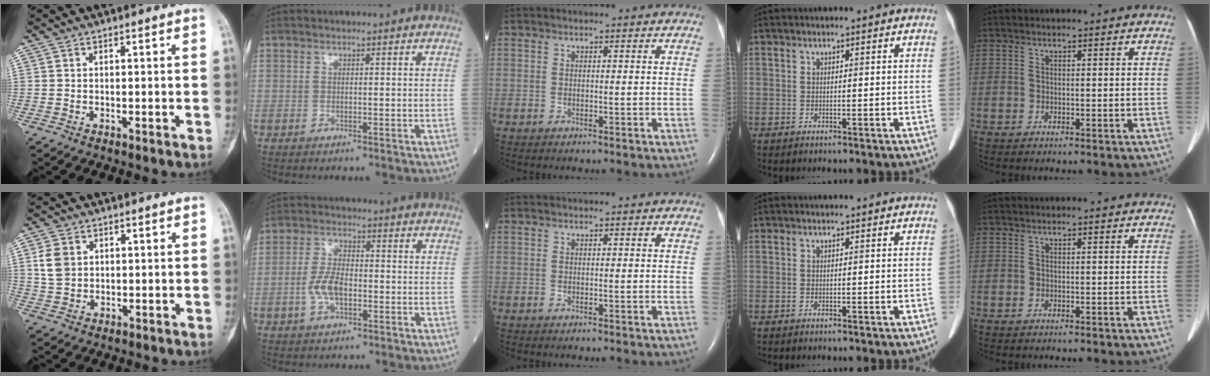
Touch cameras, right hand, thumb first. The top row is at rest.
{"thumb": {"total": 4.9, "force": [1.3, 3.9, 2.6], "torque": [-0.040, 0.000, 0.028]}, "index": {"total": 5.5, "force": [-1.4, 2.5, 4.7], "torque": [-0.103, 0.008, -0.030]}}